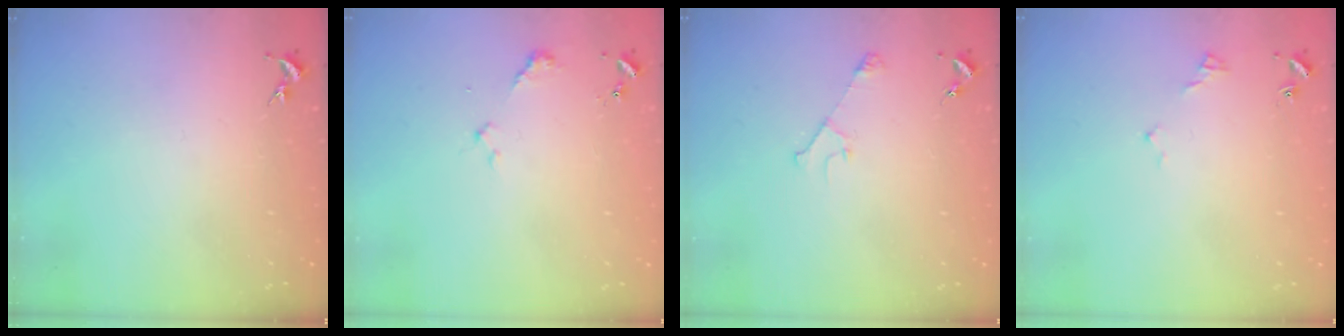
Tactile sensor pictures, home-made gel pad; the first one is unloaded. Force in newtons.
{"total": 2.4, "press": 2.3, "slide": 0.3}
{"total": 3.2, "press": 3.2, "slide": 0.3}
{"total": 2.9, "press": 2.9, "slide": 0.3}